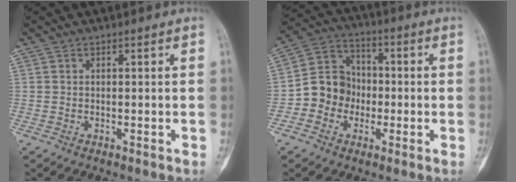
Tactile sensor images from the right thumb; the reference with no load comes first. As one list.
[{"total": 9.9, "force": [-2.3, 8.9, 3.6], "torque": [-0.029, 0.036, -0.053]}]